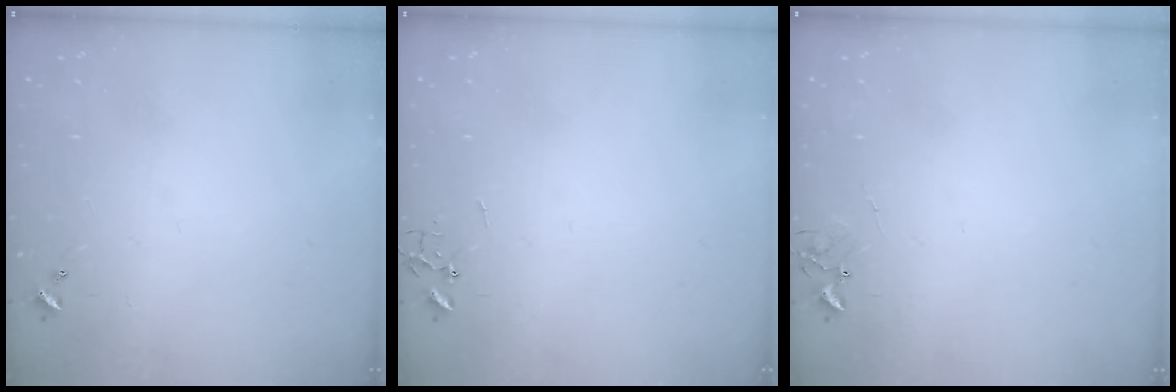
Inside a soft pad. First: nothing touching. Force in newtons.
{"total": 0.0}
{"total": 6.1, "press": 6.0, "slide": 0.6}